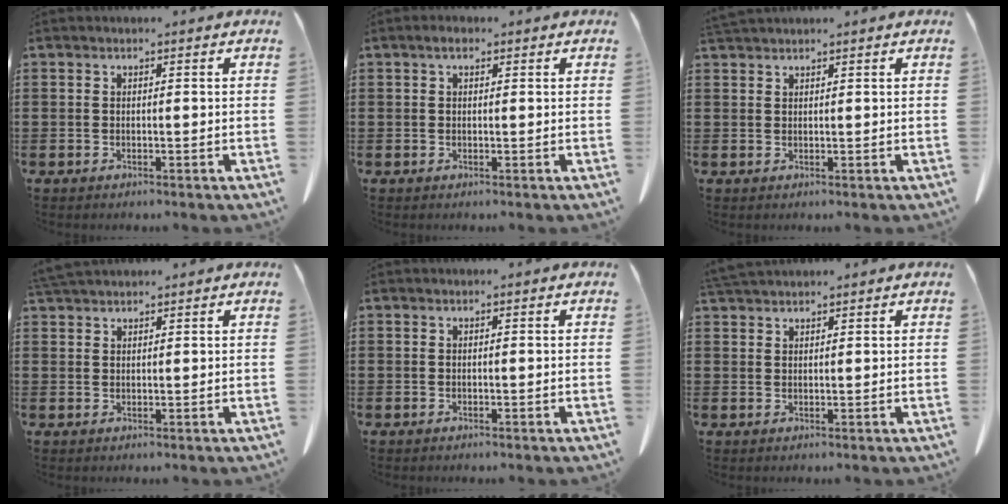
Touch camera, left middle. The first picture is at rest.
{"total": 1.6, "force": [0.7, 0.7, 1.3], "torque": [-0.027, 0.006, 0.011]}
{"total": 1.4, "force": [1.3, 0.0, 0.4], "torque": [-0.011, -0.001, 0.026]}
{"total": 2.6, "force": [2.5, 0.4, 0.8], "torque": [-0.022, 0.000, 0.049]}
{"total": 0.0}
{"total": 2.5, "force": [2.4, 0.3, 0.7], "torque": [-0.021, 0.000, 0.047]}